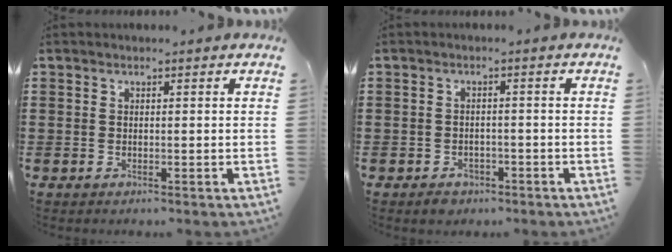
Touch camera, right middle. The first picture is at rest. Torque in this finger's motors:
{"motor_torque": [0.32, 0.17, 0.07, 0.03]}